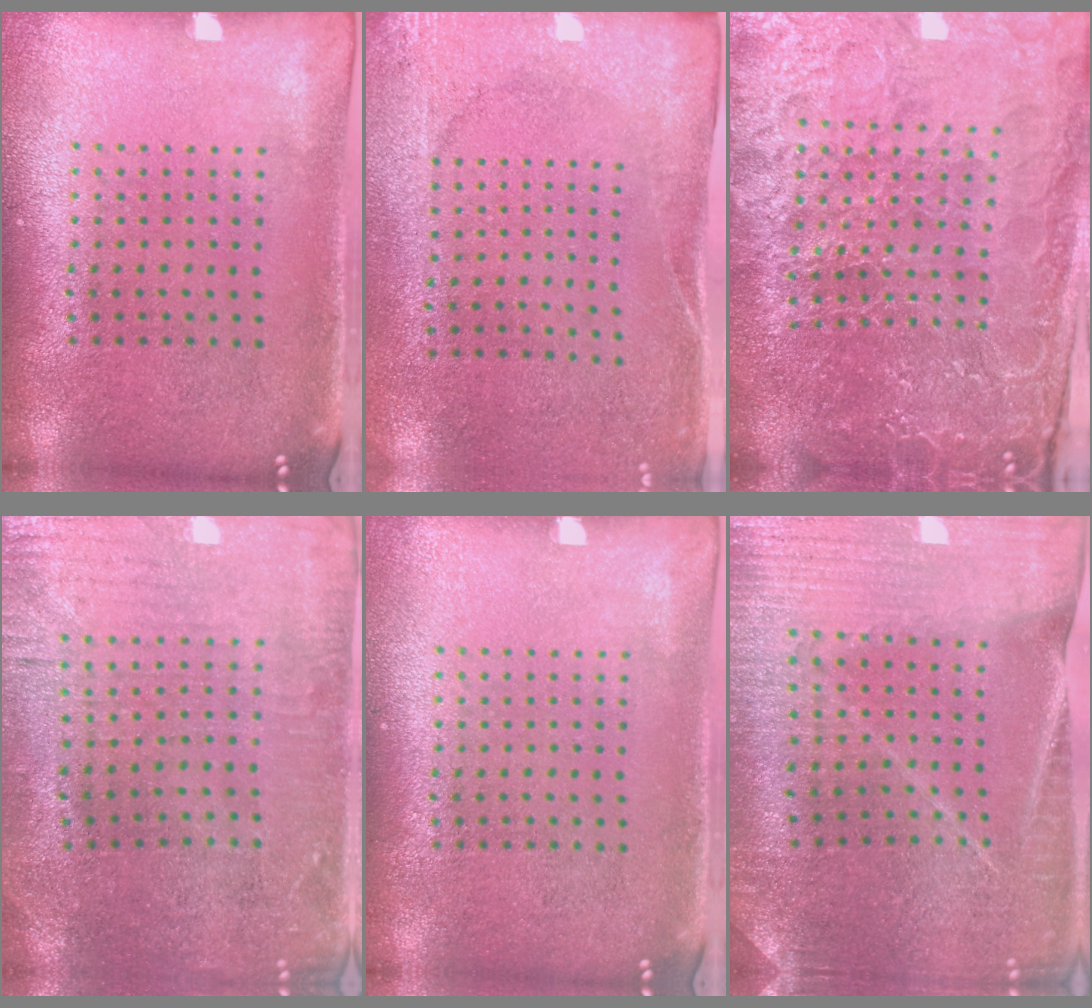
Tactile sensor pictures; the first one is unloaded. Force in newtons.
{"total": 2.6, "press": 2.0, "slide": 1.6}
{"total": 5.7, "press": 5.2, "slide": 2.3}
{"total": 0.9, "press": 0.7, "slide": 0.6}
{"total": 0.0}
{"total": 2.3, "press": 2.3, "slide": 0.1}